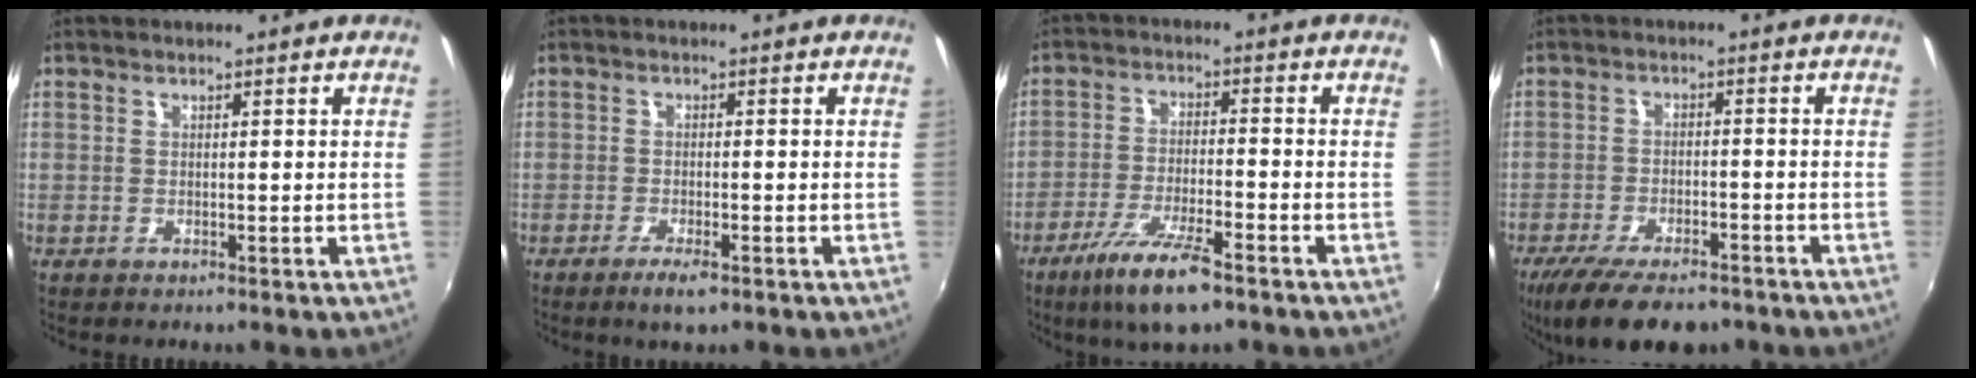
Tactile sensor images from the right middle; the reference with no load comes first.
{"total": 3.3, "force": [-2.1, 0.7, 2.4], "torque": [-0.057, -0.009, -0.040]}
{"total": 10.4, "force": [-6.9, 2.2, 7.5], "torque": [-0.165, -0.021, -0.125]}
{"total": 13.3, "force": [-10.0, 4.7, 7.4], "torque": [-0.162, -0.032, -0.161]}